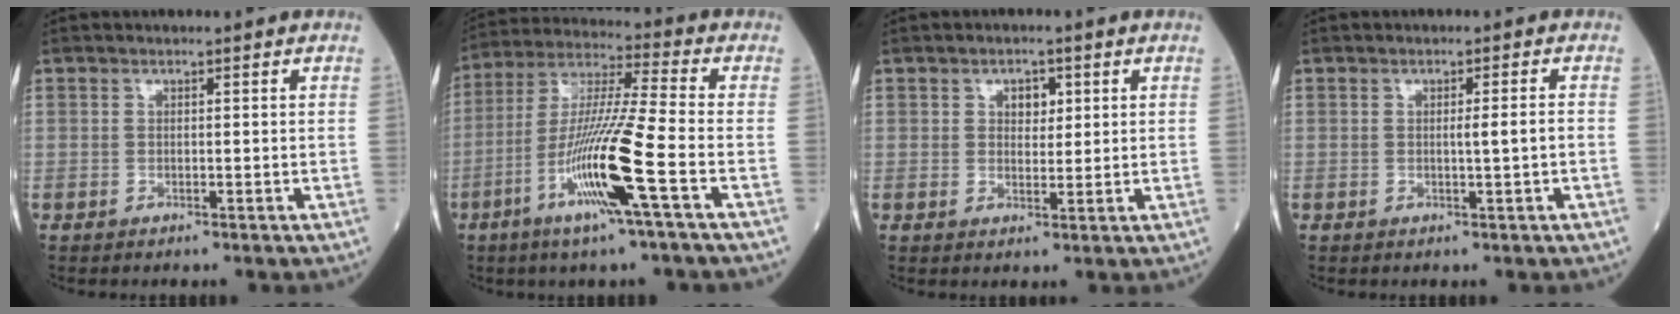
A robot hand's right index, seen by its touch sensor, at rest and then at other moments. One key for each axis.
{"total": 14.2, "fx": -5.5, "fy": -1.0, "fz": 13.1, "tx": -0.262, "ty": -0.013, "tz": -0.108}
{"total": 2.8, "fx": 1.1, "fy": 1.7, "fz": 1.9, "tx": -0.023, "ty": 0.003, "tz": 0.017}
{"total": 2.0, "fx": -0.3, "fy": -0.3, "fz": 1.9, "tx": -0.031, "ty": -0.001, "tz": -0.005}